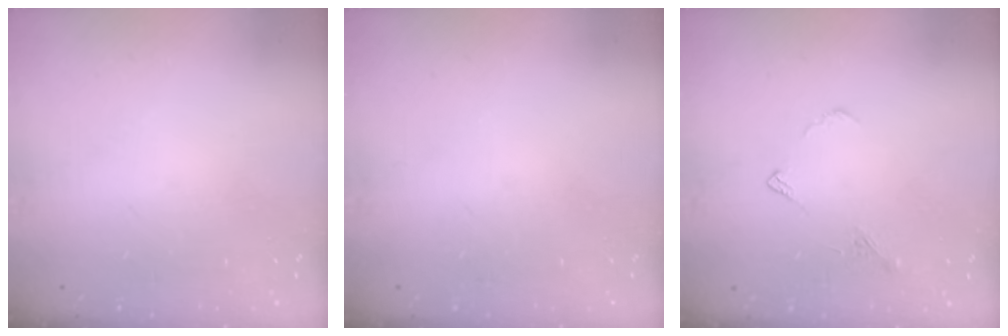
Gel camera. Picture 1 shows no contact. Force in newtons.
{"total": 0.0}
{"total": 5.0, "press": 5.0, "slide": 0.5}